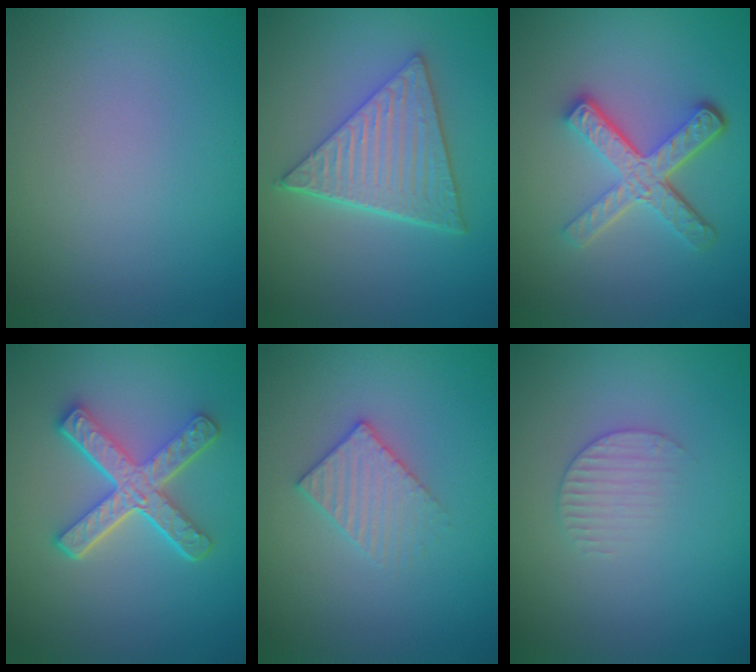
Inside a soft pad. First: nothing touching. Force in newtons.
{"total": 6.1, "press": 4.5, "slide": 4.1}
{"total": 5.1, "press": 3.5, "slide": 3.7}
{"total": 5.2, "press": 3.9, "slide": 3.5}
{"total": 2.3, "press": 2.2, "slide": 0.3}
{"total": 1.5, "press": 1.5, "slide": 0.4}